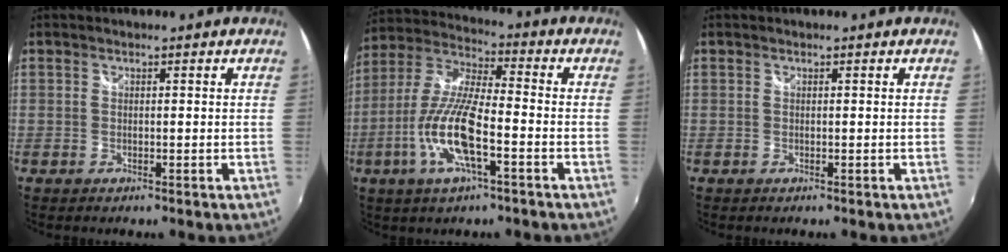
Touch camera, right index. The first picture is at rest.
{"total": 13.9, "force": [-5.0, 3.1, 12.6], "torque": [-0.263, -0.008, -0.100]}
{"total": 0.0}